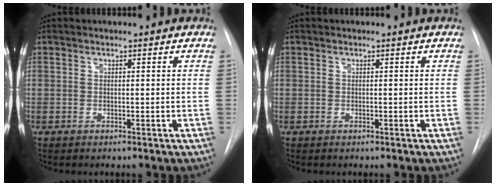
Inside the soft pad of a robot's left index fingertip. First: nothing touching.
{"total": 0.0}